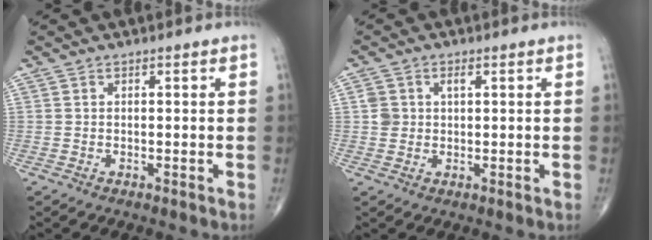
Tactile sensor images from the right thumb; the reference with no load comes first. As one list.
[{"total": 3.0, "force": [0.8, 2.3, 1.7], "torque": [-0.020, 0.000, 0.018]}]